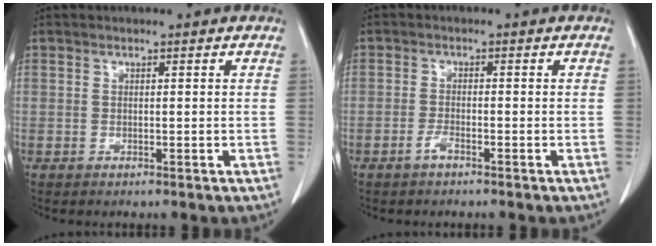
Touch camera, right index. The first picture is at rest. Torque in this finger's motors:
{"motor_torque": [0.00, -0.08, 0.04, 0.03]}